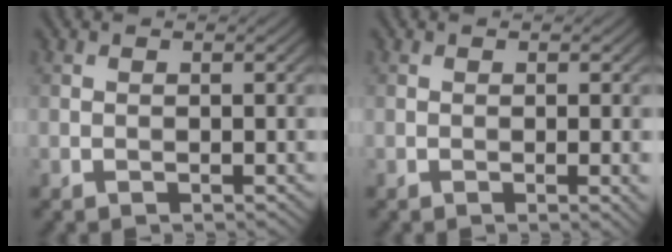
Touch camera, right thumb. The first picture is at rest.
{"total": 1.6, "force": [-0.2, 0.2, 1.6], "torque": [-0.026, -0.003, -0.002]}